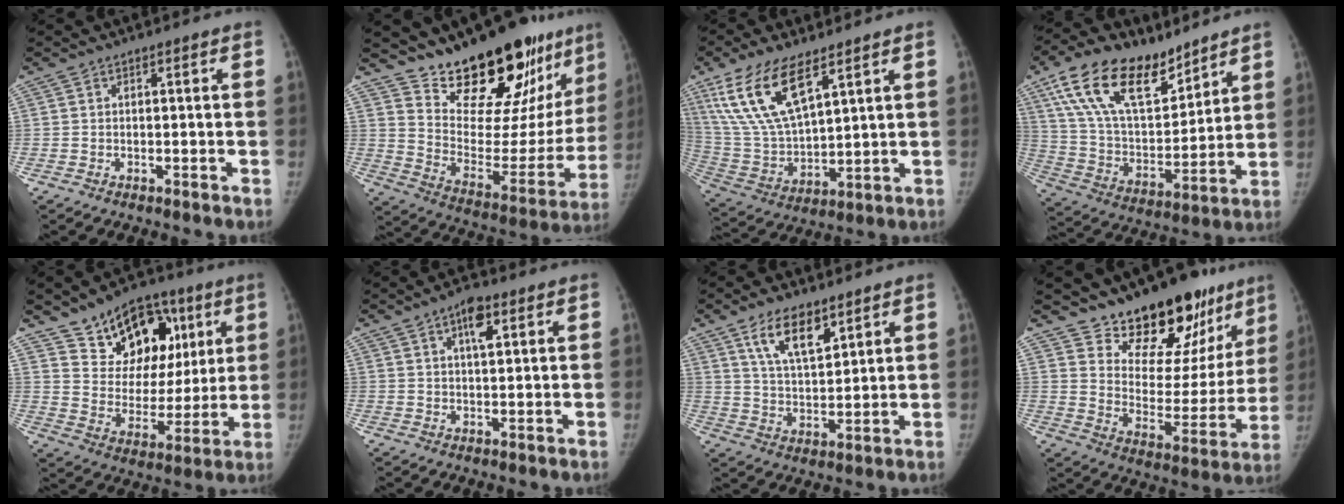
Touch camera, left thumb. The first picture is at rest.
{"total": 27.9, "force": [21.5, 10.1, 14.7], "torque": [-0.179, -0.128, 0.319]}
{"total": 16.5, "force": [9.1, 6.7, 12.1], "torque": [-0.233, -0.032, 0.190]}
{"total": 21.9, "force": [13.9, 11.0, 12.9], "torque": [-0.203, -0.046, 0.259]}
{"total": 19.0, "force": [9.8, 12.5, 10.5], "torque": [-0.102, -0.026, 0.162]}
{"total": 5.0, "force": [2.3, 2.1, 4.0], "torque": [-0.057, -0.004, 0.035]}
{"total": 9.8, "force": [5.9, 4.2, 6.6], "torque": [-0.099, -0.035, 0.114]}
{"total": 22.5, "force": [17.1, 10.4, 10.3], "torque": [-0.097, -0.119, 0.250]}